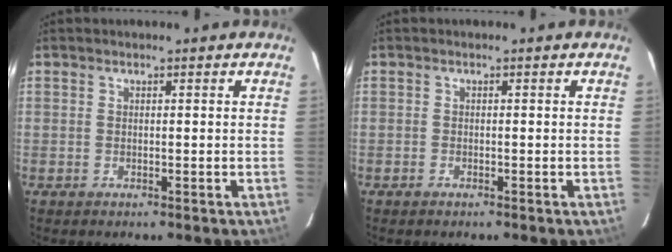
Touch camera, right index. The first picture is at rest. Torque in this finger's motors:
{"motor_torque": [0.14, -0.07, 0.08, 0.00]}